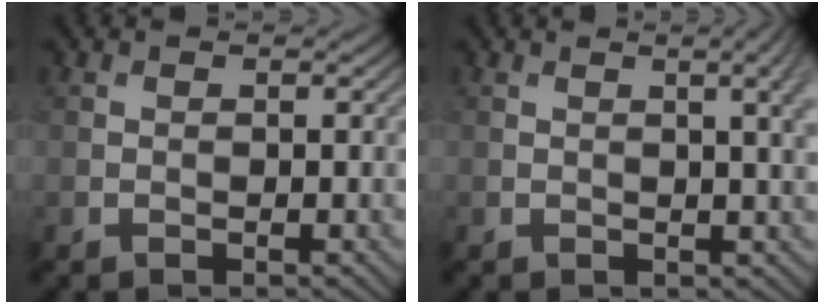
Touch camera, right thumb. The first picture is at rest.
{"total": 4.6, "force": [1.1, 1.2, 4.3], "torque": [-0.050, 0.012, 0.013]}